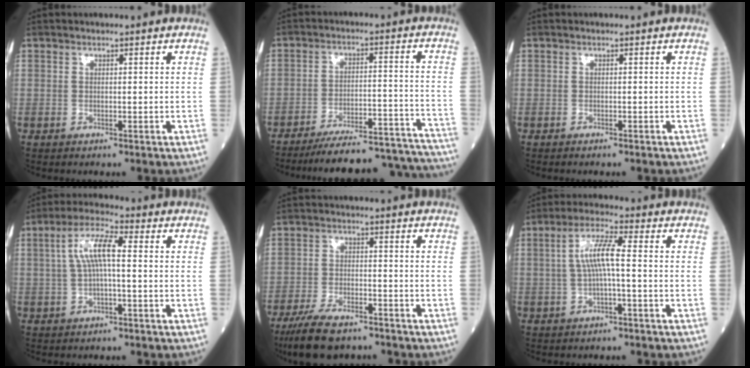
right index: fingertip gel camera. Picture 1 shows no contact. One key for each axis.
{"total": 23.5, "fx": -22.4, "fy": 2.2, "fz": 6.9, "tx": -0.059, "ty": 0.010, "tz": -0.299}
{"total": 1.0, "fx": -1.0, "fy": 0.1, "fz": 0.4, "tx": -0.009, "ty": -0.003, "tz": -0.011}
{"total": 6.9, "fx": 0.7, "fy": 1.5, "fz": 6.7, "tx": -0.138, "ty": 0.024, "tz": 0.011}
{"total": 9.6, "fx": -7.5, "fy": 2.8, "fz": 5.3, "tx": -0.103, "ty": -0.019, "tz": -0.131}
{"total": 6.1, "fx": 0.0, "fy": 0.6, "fz": 6.0, "tx": -0.119, "ty": 0.016, "tz": -0.003}